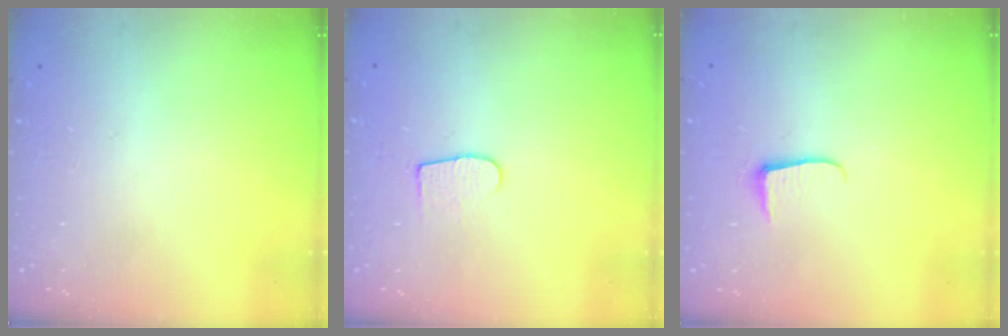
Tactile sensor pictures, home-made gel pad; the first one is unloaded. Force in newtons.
{"total": 5.8, "press": 5.8, "slide": 0.5}
{"total": 4.9, "press": 4.8, "slide": 0.6}